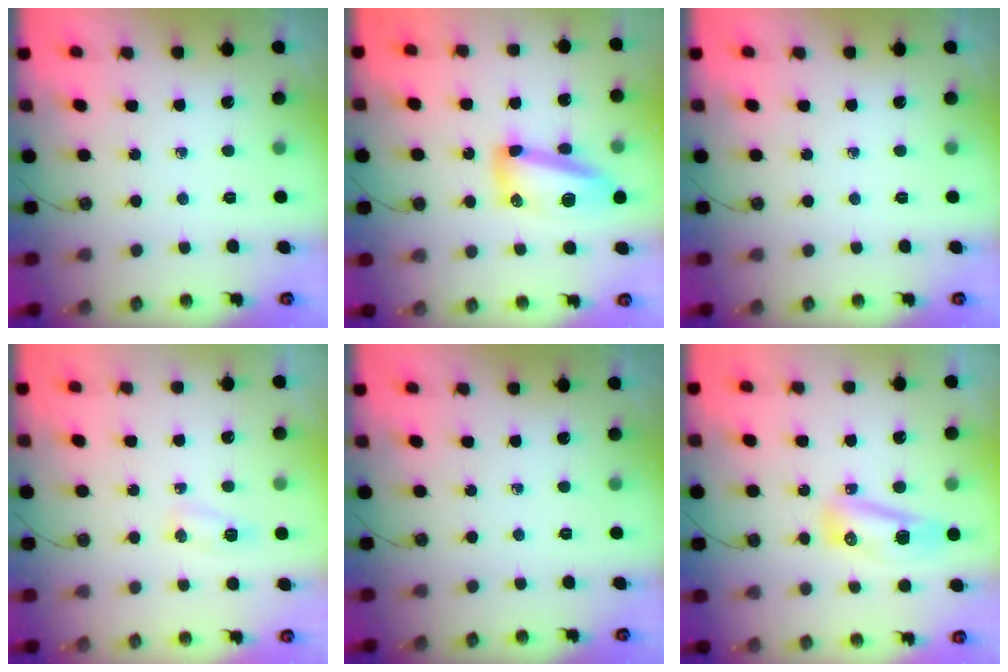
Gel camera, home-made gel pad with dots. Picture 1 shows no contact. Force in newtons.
{"total": 12.9, "press": 12.8, "slide": 1.2}
{"total": 0.0}
{"total": 4.9, "press": 4.8, "slide": 0.9}
{"total": 0.0}
{"total": 10.7, "press": 9.3, "slide": 5.2}